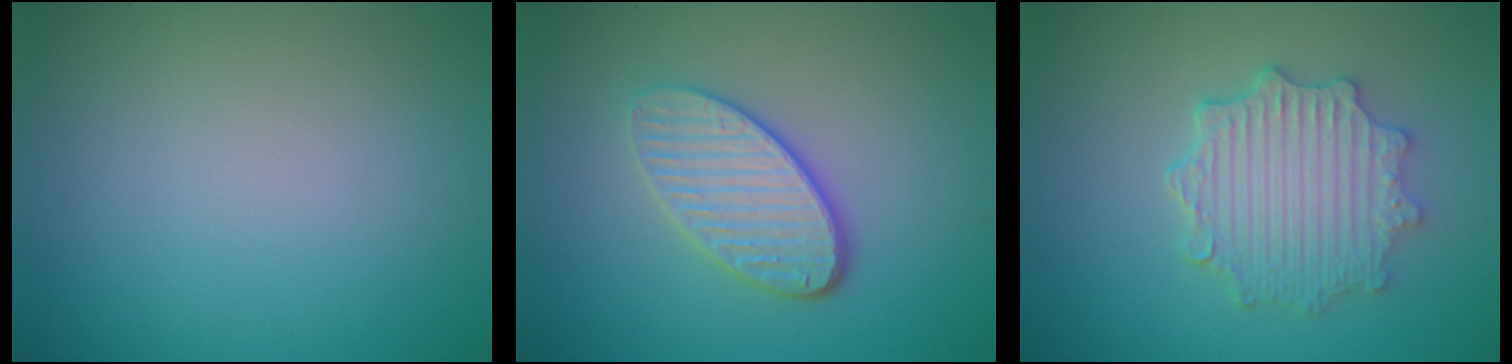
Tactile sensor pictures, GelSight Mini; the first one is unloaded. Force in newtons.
{"total": 4.0, "press": 3.3, "slide": 2.4}
{"total": 4.9, "press": 4.0, "slide": 2.8}